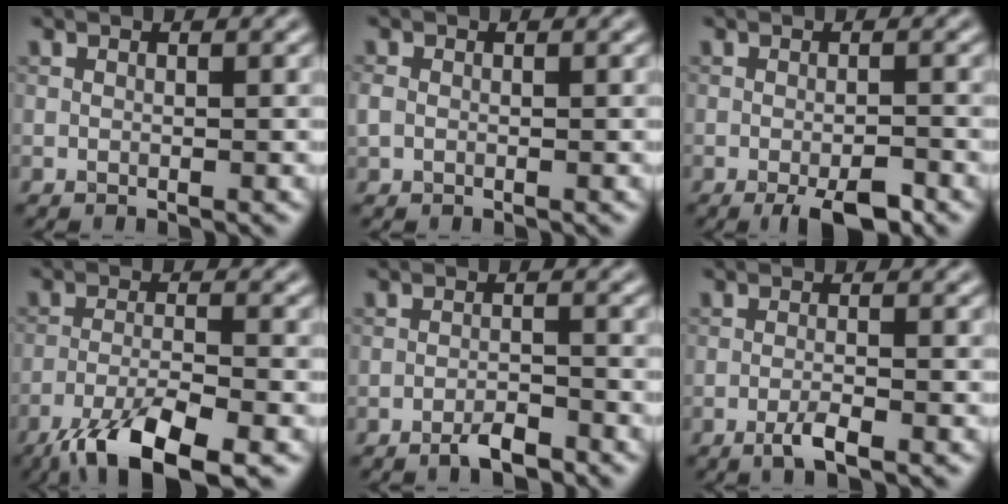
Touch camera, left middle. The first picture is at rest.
{"total": 1.0, "force": [-0.1, 0.9, 0.5], "torque": [-0.012, -0.002, -0.004]}
{"total": 3.7, "force": [-2.4, 0.9, 2.8], "torque": [-0.045, -0.004, -0.036]}
{"total": 7.4, "force": [-5.0, 1.7, 5.2], "torque": [-0.094, -0.008, -0.092]}
{"total": 2.2, "force": [-1.8, 0.5, 1.3], "torque": [-0.022, 0.002, -0.034]}
{"total": 2.1, "force": [-1.2, 0.4, 1.6], "torque": [-0.028, 0.002, -0.026]}